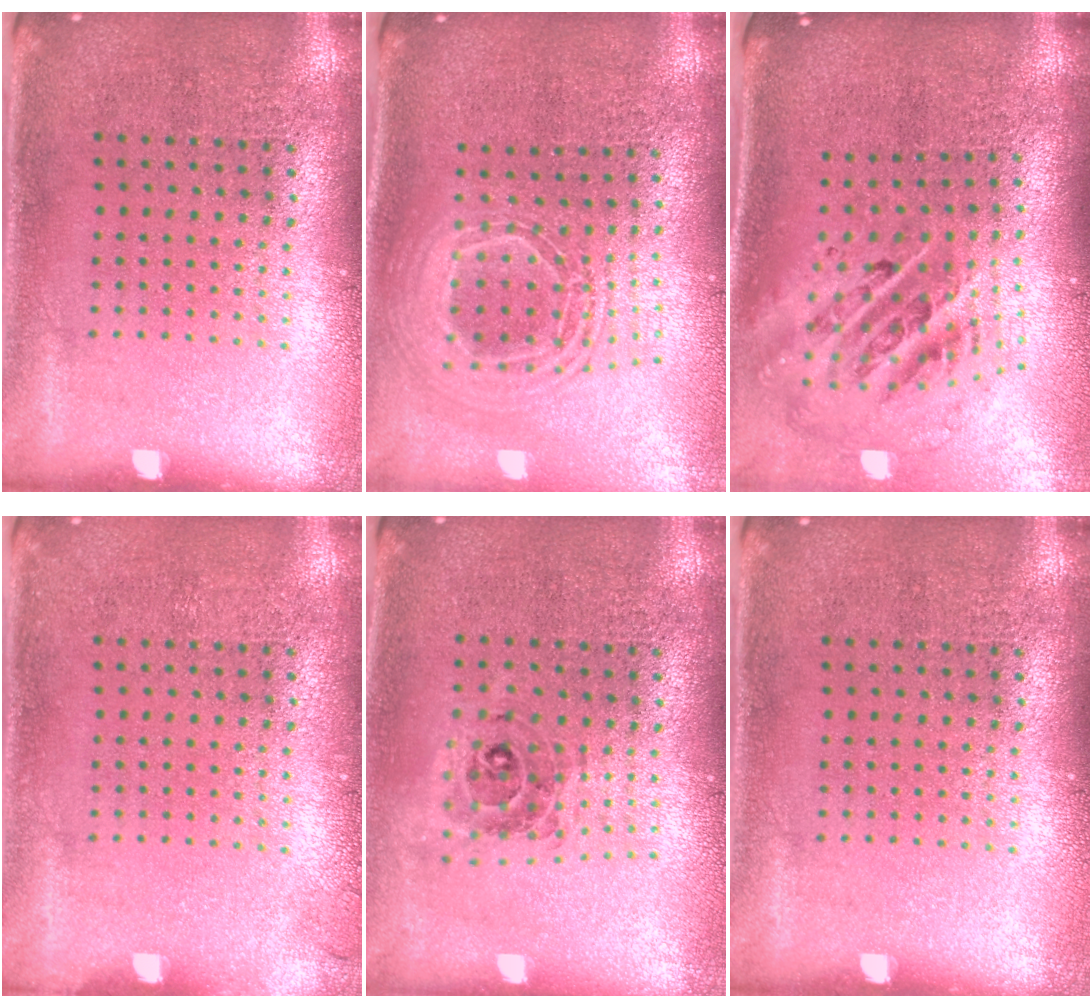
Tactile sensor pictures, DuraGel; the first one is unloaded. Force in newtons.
{"total": 2.1, "press": 1.6, "slide": 1.4}
{"total": 2.5, "press": 1.7, "slide": 1.8}
{"total": 0.6, "press": 0.6, "slide": 0.1}
{"total": 0.7, "press": 0.7, "slide": 0.2}
{"total": 0.0}